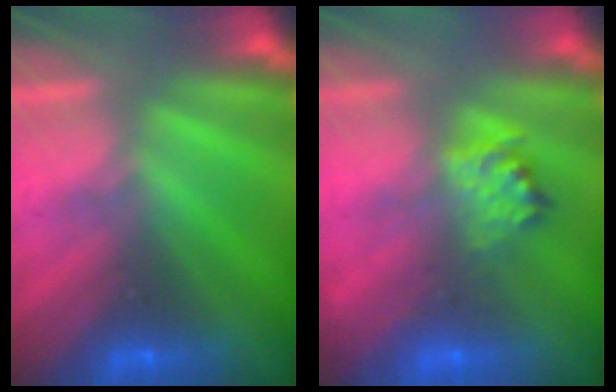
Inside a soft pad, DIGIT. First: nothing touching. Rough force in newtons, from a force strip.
{"total": 2.4}